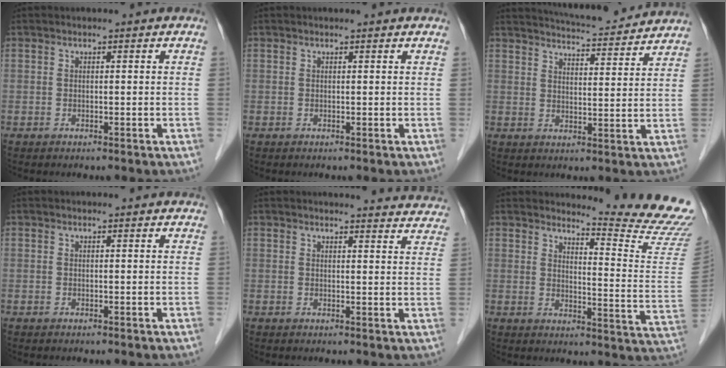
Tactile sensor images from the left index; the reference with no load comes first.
{"total": 1.7, "force": [1.6, 0.2, 0.4], "torque": [-0.012, 0.010, 0.015]}
{"total": 13.1, "force": [12.5, 0.8, 3.8], "torque": [-0.063, 0.007, 0.164]}
{"total": 1.8, "force": [1.8, 0.3, 0.2], "torque": [-0.012, 0.005, 0.014]}
{"total": 11.1, "force": [11.0, 1.0, 1.4], "torque": [0.010, -0.045, 0.095]}
{"total": 14.5, "force": [14.2, -2.6, 1.7], "torque": [-0.026, -0.148, 0.155]}